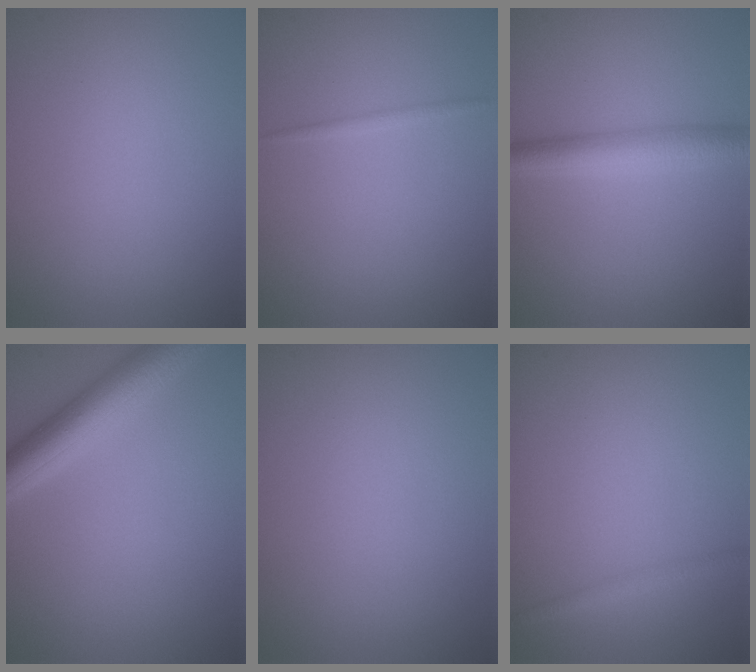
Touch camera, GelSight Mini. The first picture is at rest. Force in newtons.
{"total": 0.7, "press": 0.7, "slide": 0.0}
{"total": 4.0, "press": 4.0, "slide": 0.1}
{"total": 5.3, "press": 5.3, "slide": 0.1}
{"total": 0.0}
{"total": 1.5, "press": 1.5, "slide": 0.0}